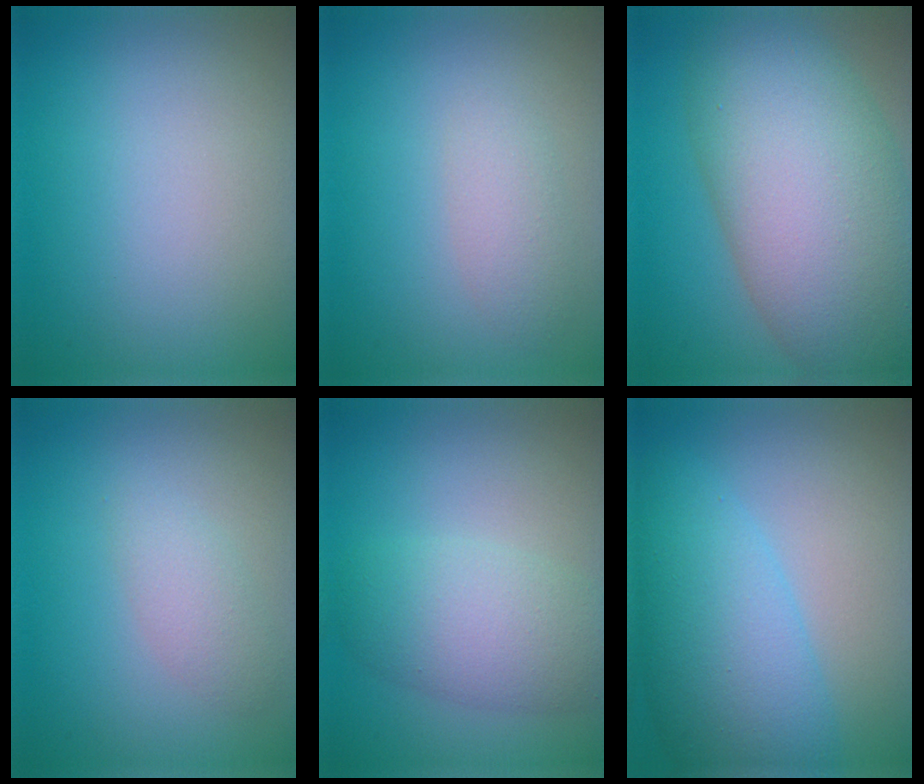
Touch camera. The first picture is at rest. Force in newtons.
{"total": 2.0, "press": 2.0, "slide": 0.1}
{"total": 13.3, "press": 13.3, "slide": 0.5}
{"total": 3.0, "press": 3.0, "slide": 0.2}
{"total": 5.1, "press": 5.1, "slide": 0.5}
{"total": 8.2, "press": 8.2, "slide": 0.3}